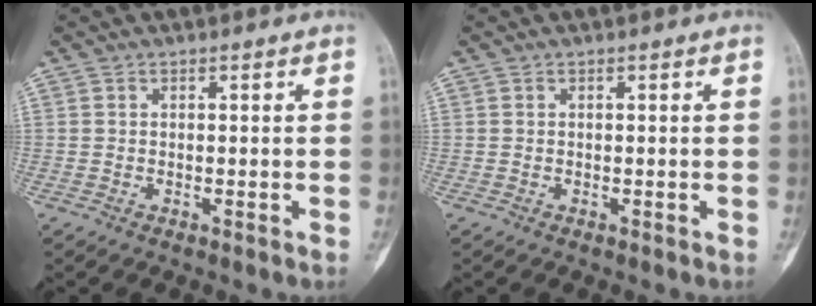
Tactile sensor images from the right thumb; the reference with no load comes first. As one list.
[{"total": 0.0}]